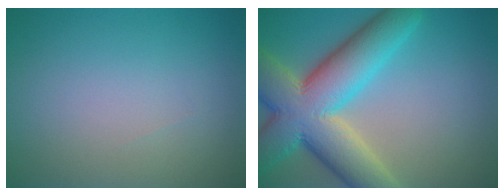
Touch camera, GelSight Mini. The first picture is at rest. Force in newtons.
{"total": 12.3, "press": 12.2, "slide": 0.9}